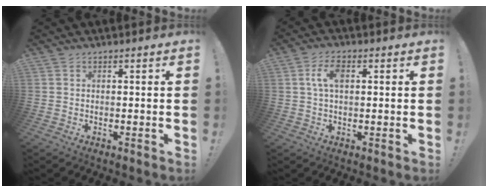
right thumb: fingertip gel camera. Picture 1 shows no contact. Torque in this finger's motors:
{"motor_torque": [0.82, 0.63, 0.66, 0.29, 0.02]}